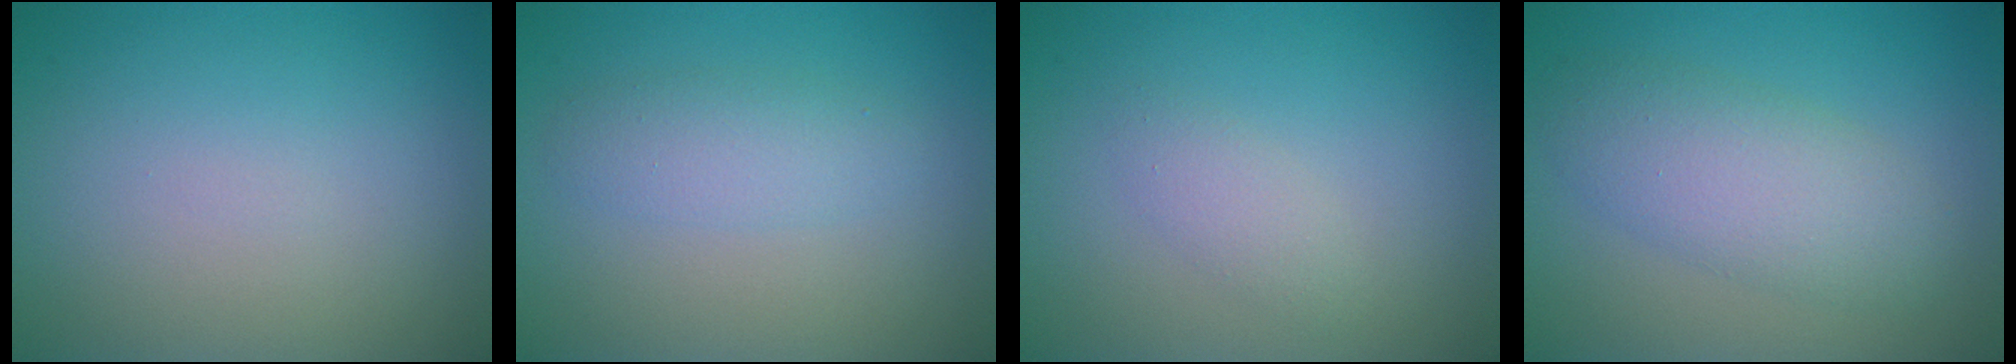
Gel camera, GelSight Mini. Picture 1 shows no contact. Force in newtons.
{"total": 2.4, "press": 2.4, "slide": 0.0}
{"total": 1.4, "press": 1.4, "slide": 0.1}
{"total": 4.6, "press": 4.6, "slide": 0.2}